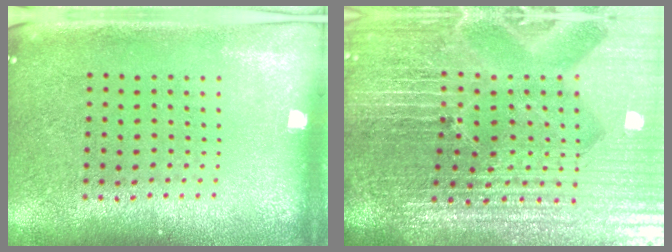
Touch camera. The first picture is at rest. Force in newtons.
{"total": 7.3, "press": 6.4, "slide": 3.6}